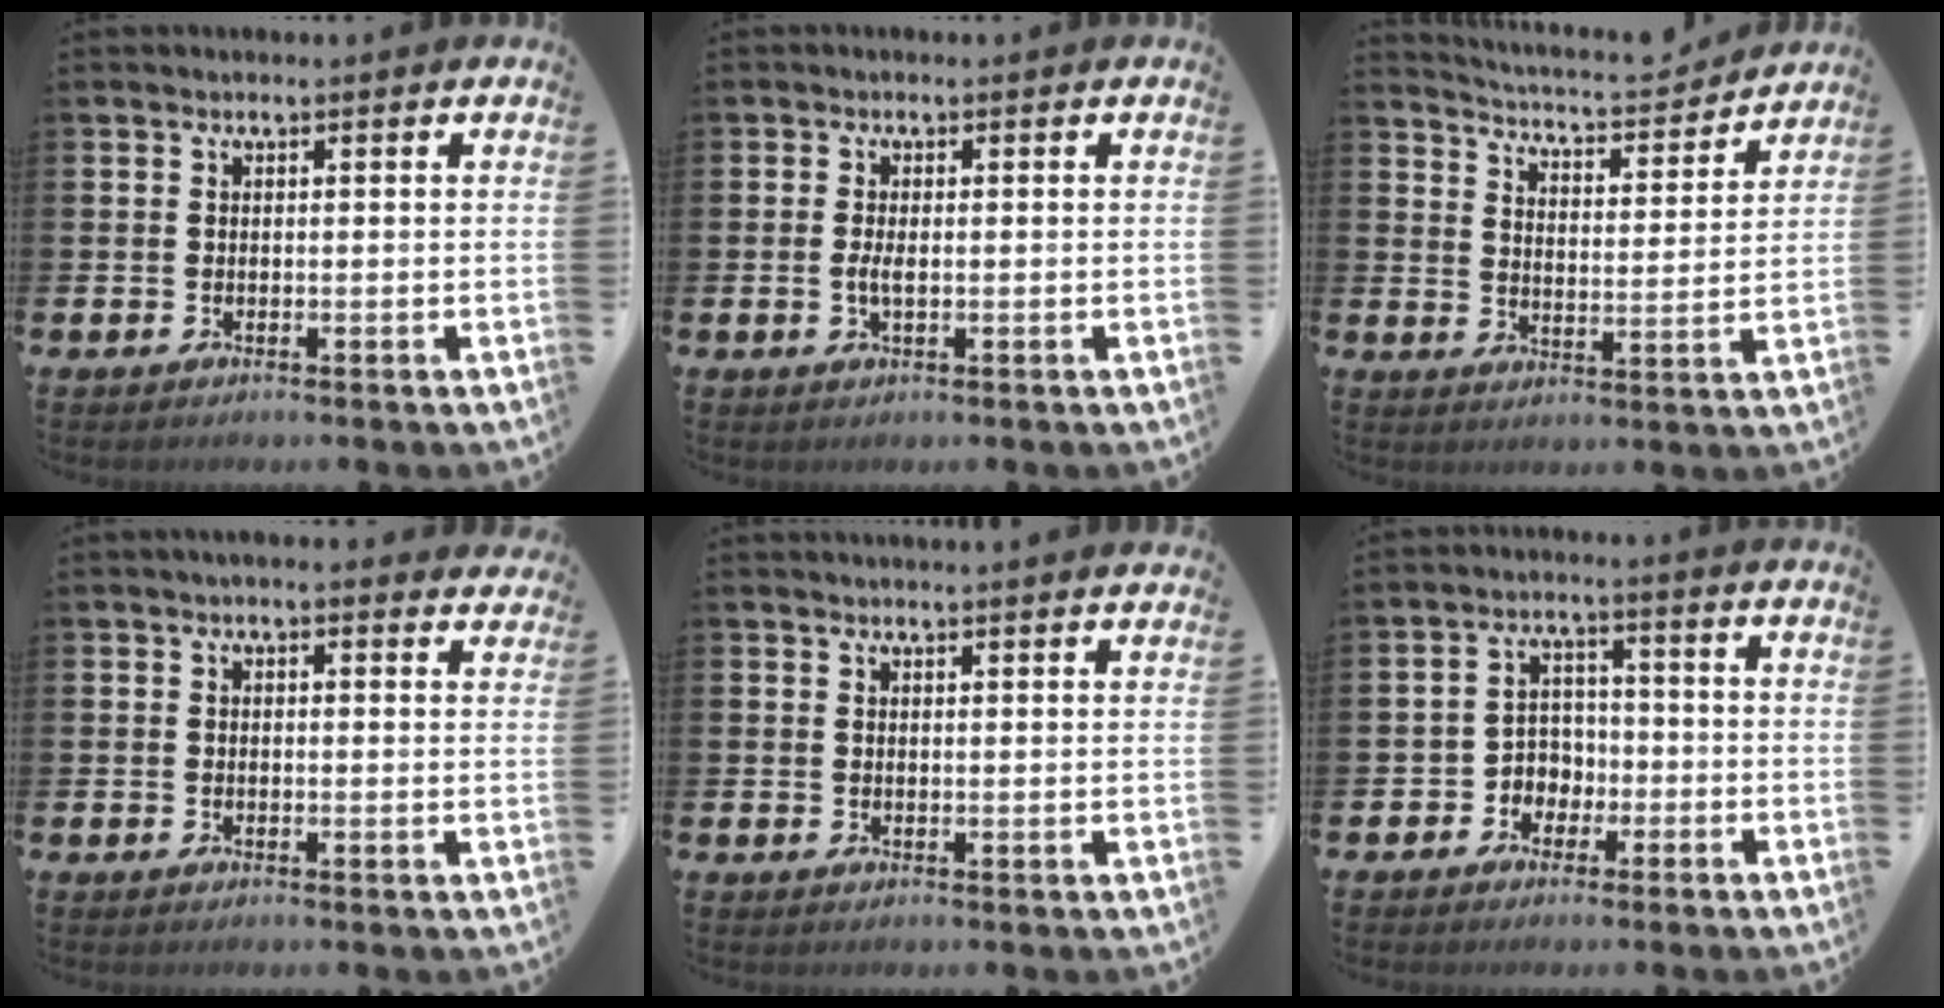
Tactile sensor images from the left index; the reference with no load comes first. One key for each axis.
{"total": 1.7, "fx": -0.2, "fy": 0.6, "fz": 1.6, "tx": -0.024, "ty": -0.001, "tz": -0.007}
{"total": 5.2, "fx": 5.1, "fy": 0.5, "fz": 0.7, "tx": -0.033, "ty": -0.044, "tz": 0.083}
{"total": 2.1, "fx": 2.1, "fy": 0.2, "fz": 0.3, "tx": -0.003, "ty": -0.008, "tz": 0.036}
{"total": 2.0, "fx": 2.0, "fy": -0.4, "fz": -0.3, "tx": 0.011, "ty": -0.013, "tz": 0.036}
{"total": 3.4, "fx": -1.6, "fy": 2.9, "fz": 0.6, "tx": -0.026, "ty": 0.000, "tz": -0.040}